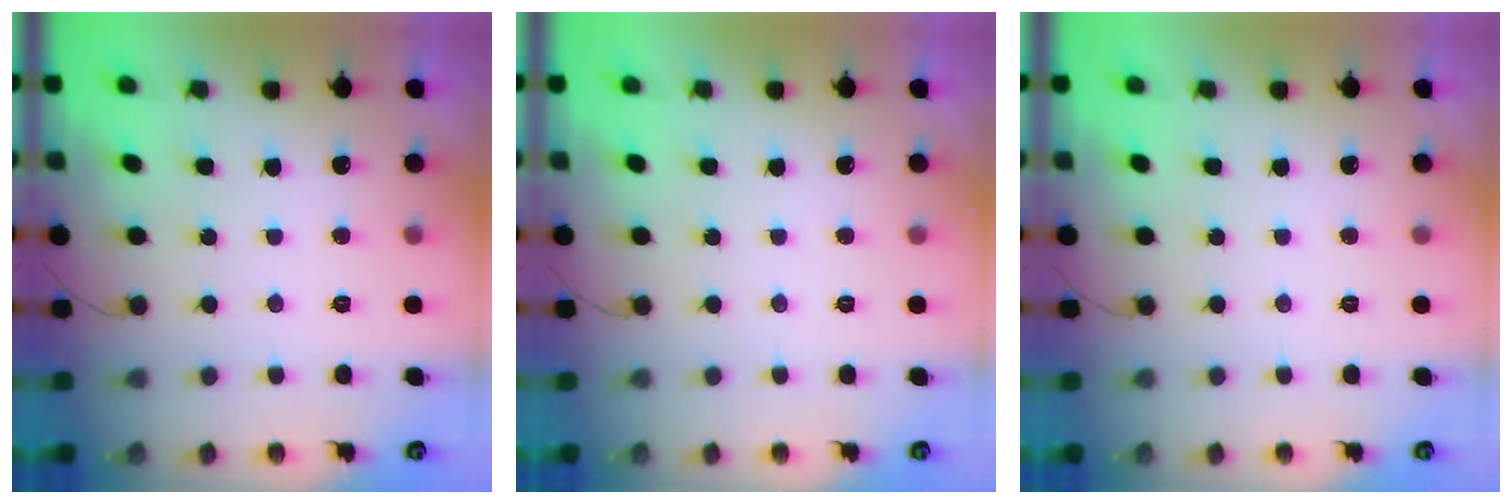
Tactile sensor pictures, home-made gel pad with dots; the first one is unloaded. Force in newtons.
{"total": 0.0}
{"total": 0.0}